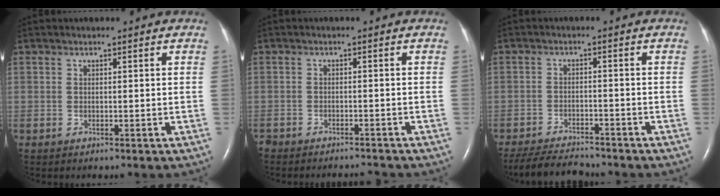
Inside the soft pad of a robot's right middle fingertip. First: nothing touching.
{"total": 4.5, "force": [-4.4, 0.4, 0.4], "torque": [-0.002, -0.010, -0.069]}
{"total": 8.4, "force": [-7.9, 1.2, 2.5], "torque": [-0.045, -0.011, -0.126]}